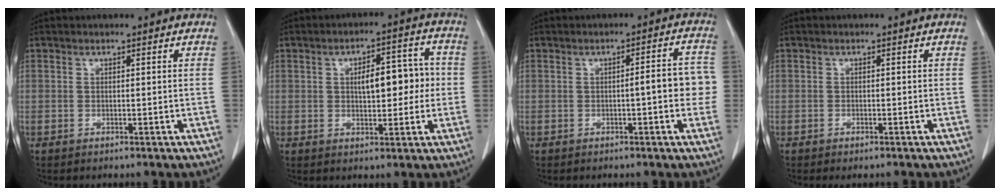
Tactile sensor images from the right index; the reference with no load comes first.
{"total": 8.1, "force": [0.5, 3.4, 7.3], "torque": [-0.104, 0.027, 0.012]}
{"total": 5.8, "force": [-0.8, 1.1, 5.7], "torque": [-0.061, 0.020, -0.014]}
{"total": 0.8, "force": [-0.6, 0.2, 0.5], "torque": [-0.010, -0.003, -0.006]}